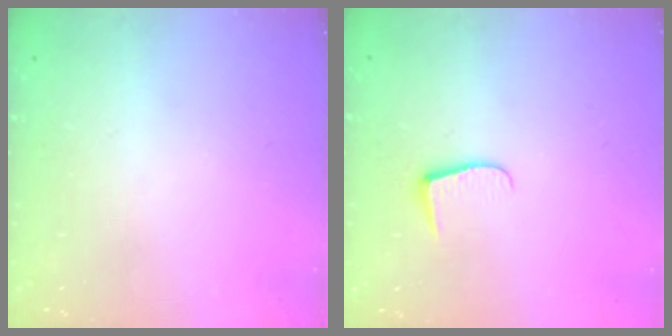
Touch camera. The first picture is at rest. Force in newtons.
{"total": 5.5, "press": 5.5, "slide": 0.5}